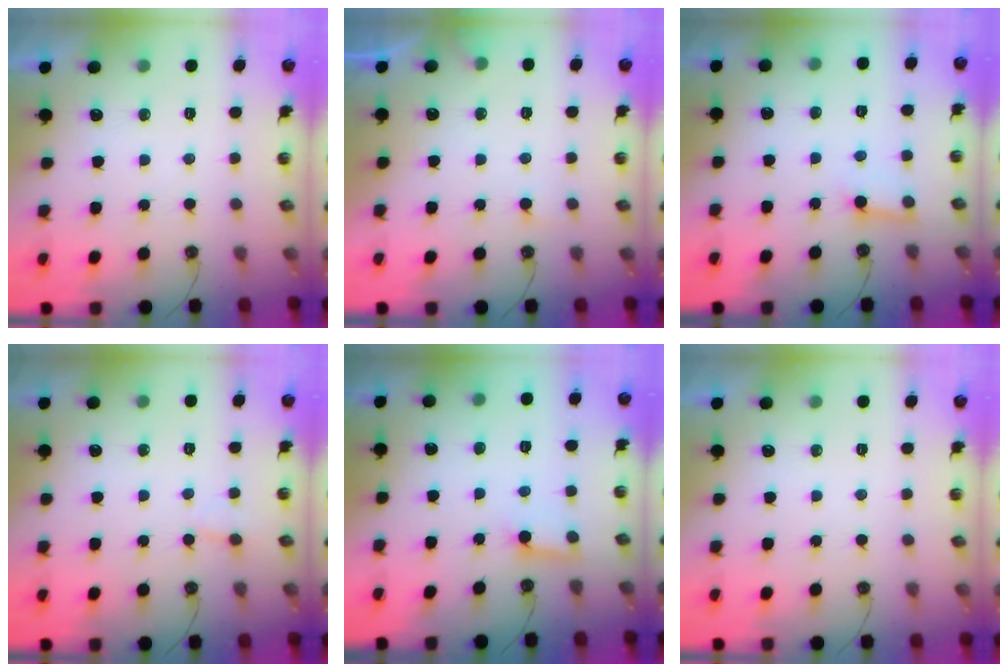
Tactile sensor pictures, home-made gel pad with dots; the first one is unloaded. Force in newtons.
{"total": 6.0, "press": 6.0, "slide": 0.3}
{"total": 3.7, "press": 3.7, "slide": 0.3}
{"total": 3.3, "press": 3.3, "slide": 0.4}
{"total": 3.8, "press": 3.7, "slide": 0.4}
{"total": 0.0}